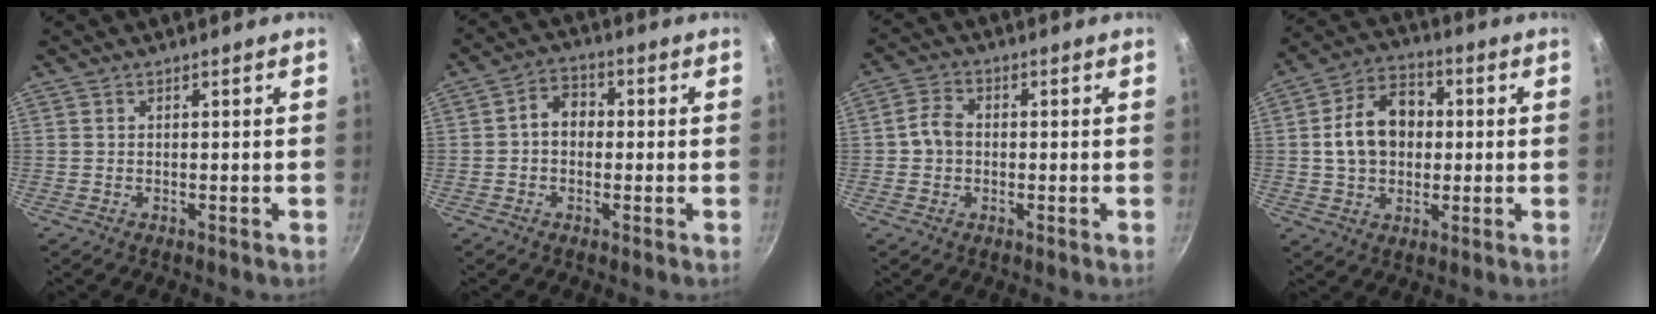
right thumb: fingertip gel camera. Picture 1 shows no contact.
{"total": 5.5, "force": [-0.1, 4.3, 3.4], "torque": [-0.029, 0.016, -0.012]}
{"total": 4.4, "force": [-0.3, 3.6, 2.5], "torque": [-0.036, 0.015, -0.015]}
{"total": 12.7, "force": [0.9, 9.5, 8.3], "torque": [-0.112, 0.024, 0.006]}